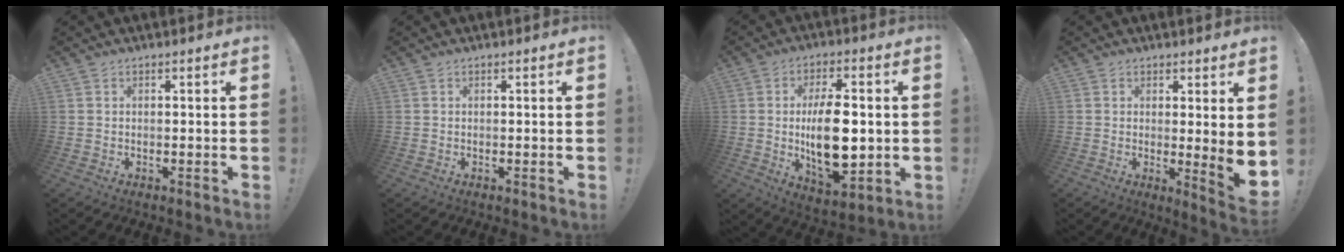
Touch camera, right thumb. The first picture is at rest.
{"total": 0.0}
{"total": 16.9, "force": [-0.2, 8.1, 14.8], "torque": [-0.263, -0.008, -0.004]}
{"total": 5.8, "force": [0.7, 0.1, 5.8], "torque": [-0.059, -0.030, 0.012]}